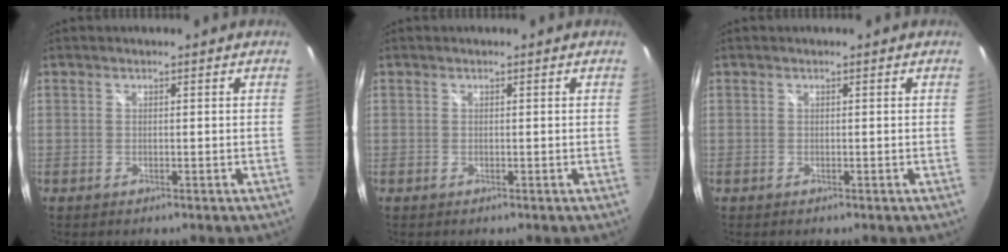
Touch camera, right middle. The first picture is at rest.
{"total": 0.0}
{"total": 0.0}